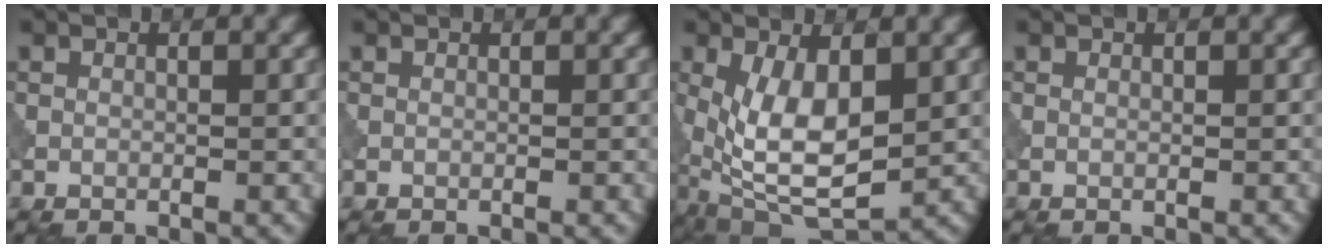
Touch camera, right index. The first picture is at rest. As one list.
[{"total": 0.0}, {"total": 8.4, "force": [0.2, 3.9, 7.5], "torque": [-0.155, -0.009, 0.003]}, {"total": 0.0}]